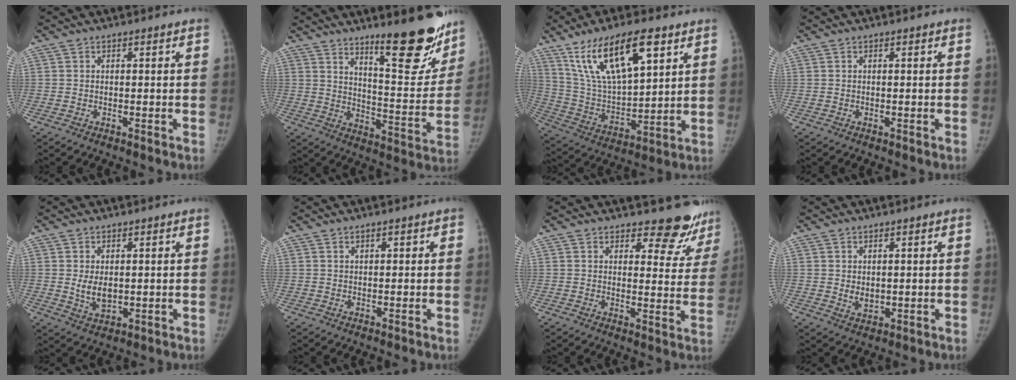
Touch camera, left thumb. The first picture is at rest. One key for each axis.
{"total": 19.1, "fx": 13.3, "fy": 4.8, "fz": 12.9, "tx": -0.126, "ty": -0.108, "tz": 0.196}
{"total": 19.7, "fx": 10.8, "fy": 7.4, "fz": 14.7, "tx": -0.240, "ty": -0.036, "tz": 0.208}
{"total": 0.0}
{"total": 4.8, "fx": 0.4, "fy": 3.0, "fz": 3.7, "tx": -0.057, "ty": -0.013, "tz": 0.015}
{"total": 1.0, "fx": 0.5, "fy": 0.6, "fz": 0.7, "tx": -0.006, "ty": 0.000, "tz": 0.005}
{"total": 10.6, "fx": 9.6, "fy": 4.0, "fz": 1.9, "tx": 0.026, "ty": -0.076, "tz": 0.099}
{"total": 3.0, "fx": 0.4, "fy": 2.1, "fz": 2.0, "tx": -0.025, "ty": -0.010, "tz": 0.015}